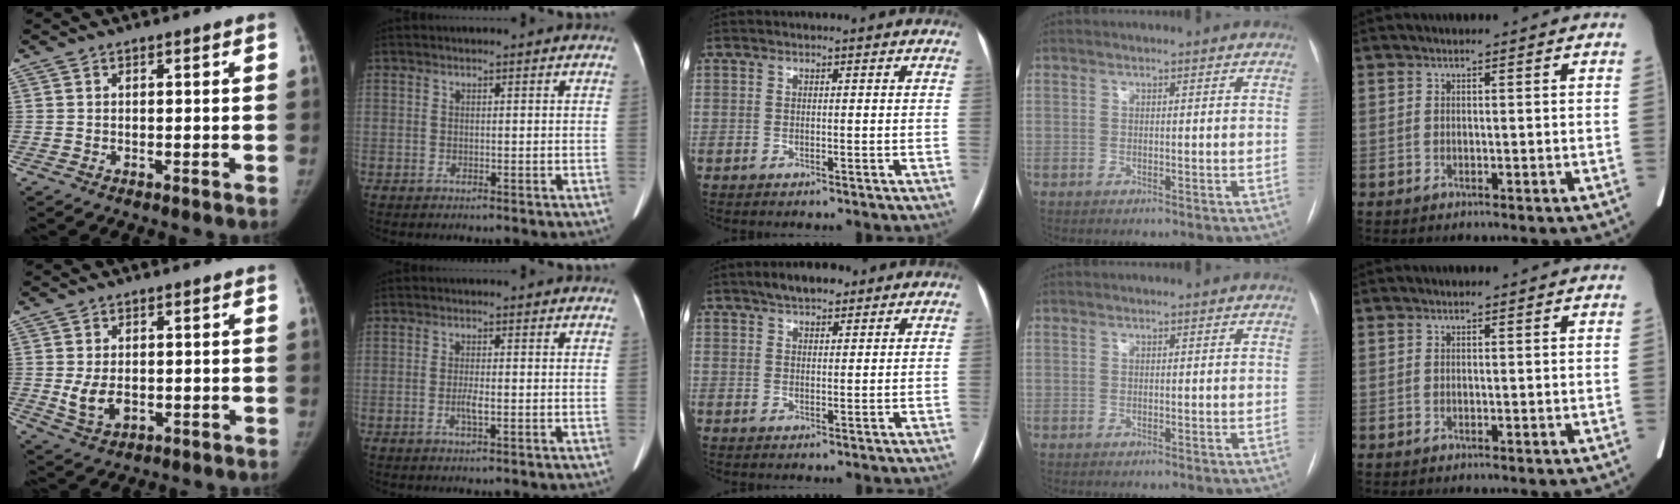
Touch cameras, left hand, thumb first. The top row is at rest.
{"thumb": {"total": 5.4, "force": [-0.5, 3.7, 4.0], "torque": [-0.067, -0.008, 0.000]}, "index": {"total": 1.9, "force": [-0.6, 0.3, 1.8], "torque": [-0.036, -0.003, -0.011]}, "middle": {"total": 5.0, "force": [3.6, 2.0, 2.9], "torque": [-0.050, 0.017, 0.058]}}